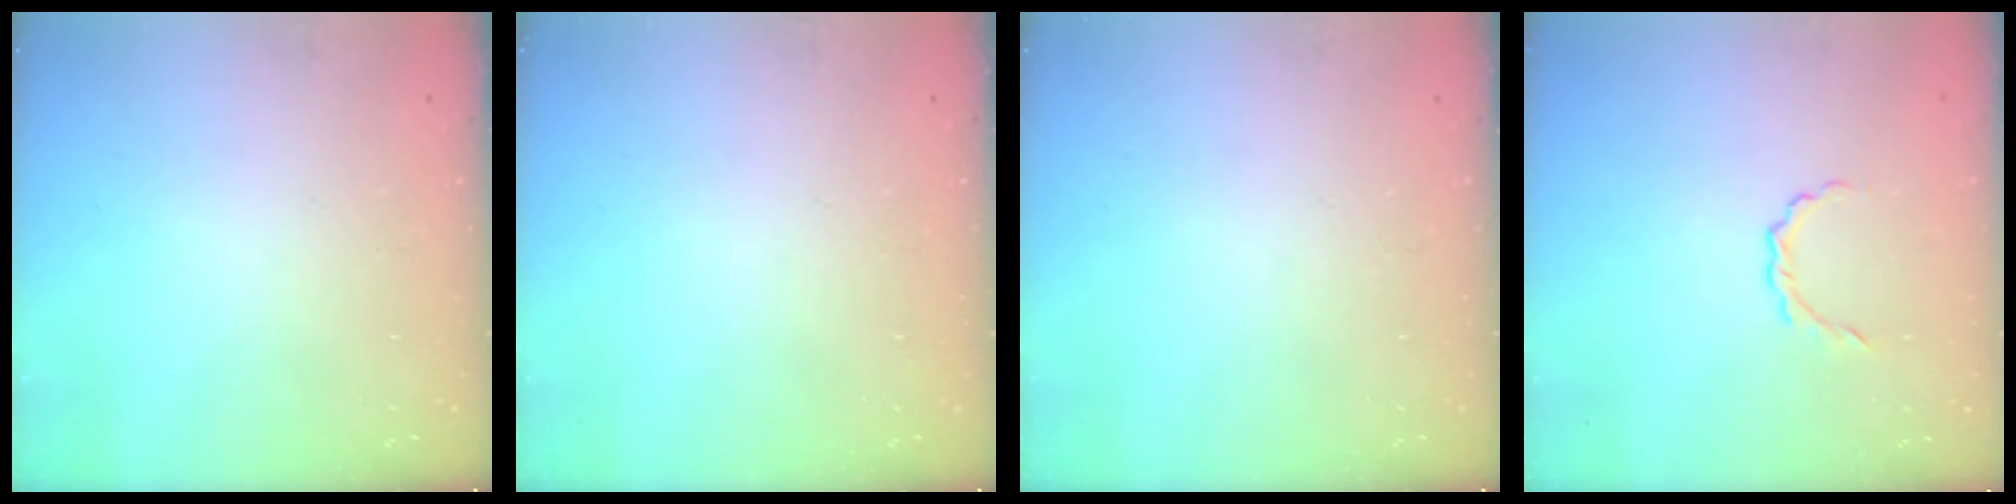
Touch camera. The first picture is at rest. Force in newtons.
{"total": 0.0}
{"total": 0.0}
{"total": 3.1, "press": 3.0, "slide": 1.0}